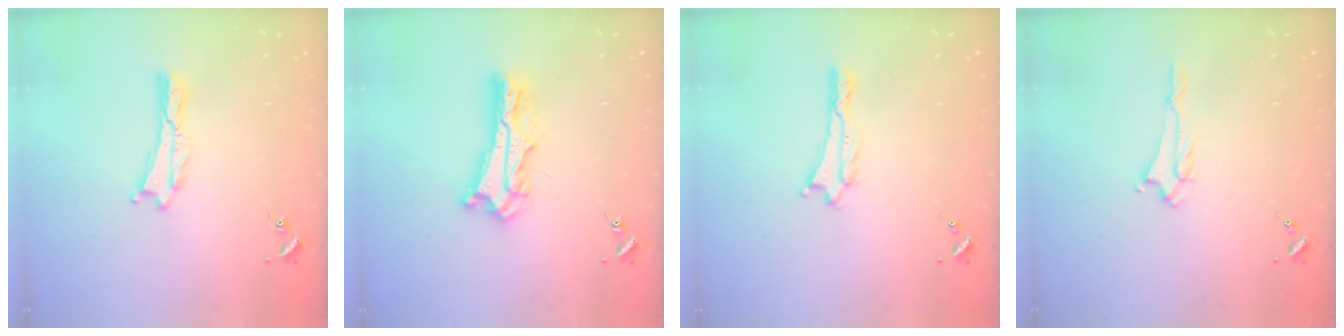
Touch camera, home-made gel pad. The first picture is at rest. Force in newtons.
{"total": 7.4, "press": 7.3, "slide": 0.6}
{"total": 0.0}
{"total": 1.4, "press": 1.3, "slide": 0.2}